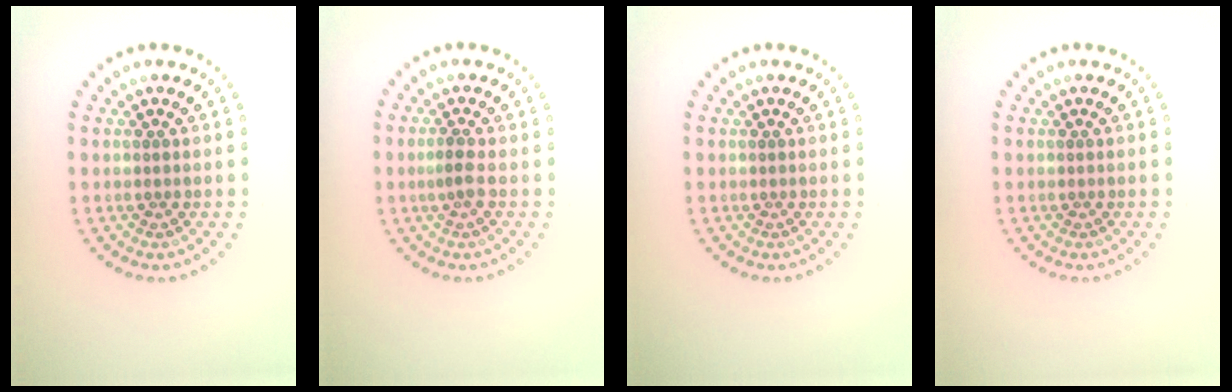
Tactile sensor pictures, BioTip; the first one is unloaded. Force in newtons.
{"total": 1.1, "press": 0.9, "slide": 0.6}
{"total": 0.0}
{"total": 0.0}